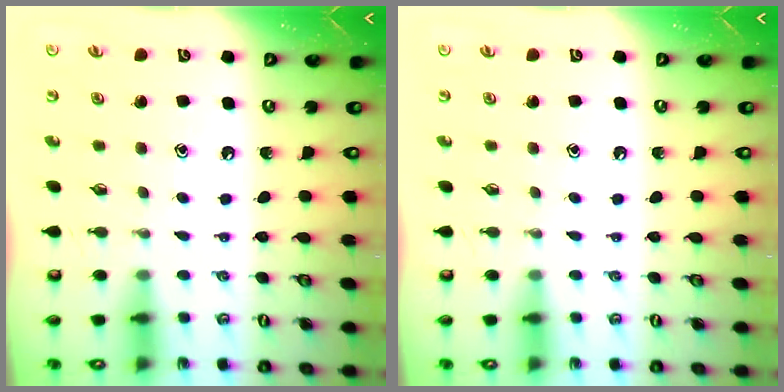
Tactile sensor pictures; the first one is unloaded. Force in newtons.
{"total": 0.0}